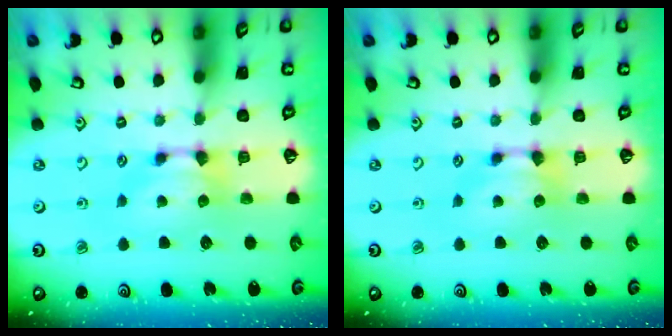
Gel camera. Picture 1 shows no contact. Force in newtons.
{"total": 0.0}